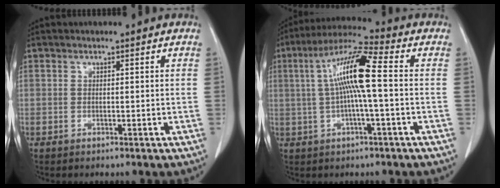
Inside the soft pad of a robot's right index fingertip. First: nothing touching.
{"total": 10.7, "force": [0.7, 0.3, 10.7], "torque": [-0.205, 0.023, 0.009]}